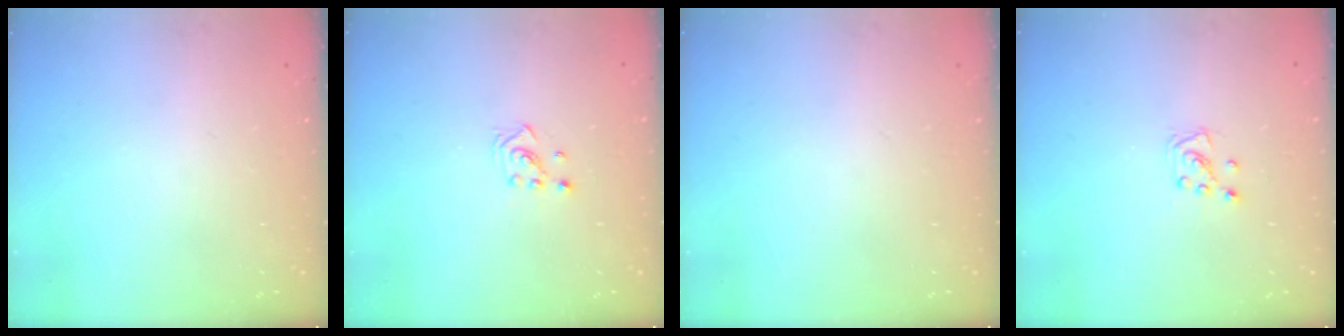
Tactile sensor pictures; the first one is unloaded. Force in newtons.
{"total": 2.2, "press": 2.2, "slide": 0.2}
{"total": 0.0}
{"total": 4.9, "press": 4.9, "slide": 0.5}